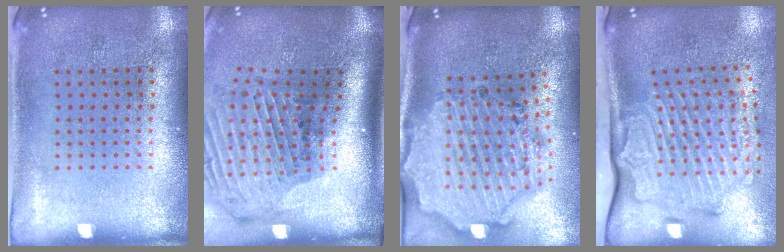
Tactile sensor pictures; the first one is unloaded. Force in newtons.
{"total": 2.9, "press": 2.1, "slide": 1.9}
{"total": 2.9, "press": 2.6, "slide": 1.2}
{"total": 3.2, "press": 2.2, "slide": 2.3}